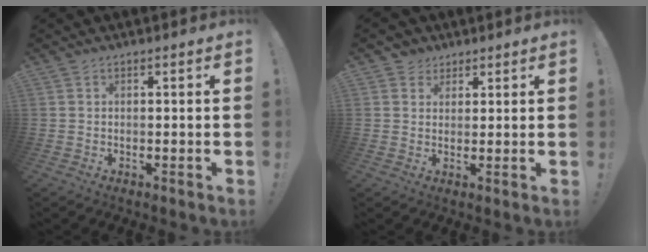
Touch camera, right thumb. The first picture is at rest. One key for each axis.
{"total": 3.9, "fx": 2.3, "fy": 3.1, "fz": 0.4, "tx": -0.009, "ty": -0.010, "tz": 0.044}